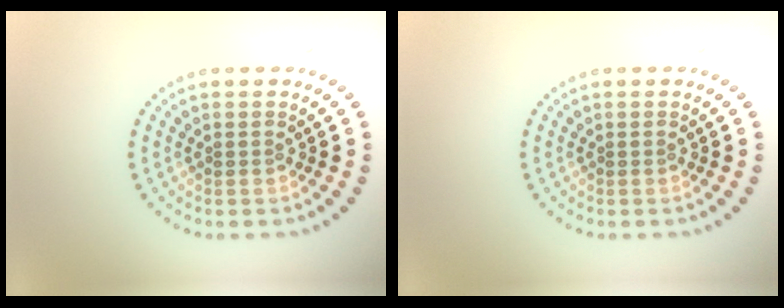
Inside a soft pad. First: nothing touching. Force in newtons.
{"total": 0.0}